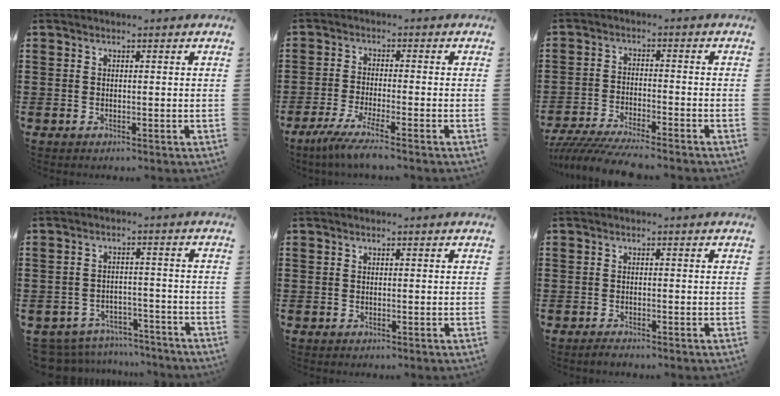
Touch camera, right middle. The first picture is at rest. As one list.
[{"total": 4.3, "force": [-3.2, -0.2, 2.9], "torque": [-0.071, -0.019, -0.064]}, {"total": 5.7, "force": [-5.5, 0.1, 1.7], "torque": [-0.047, -0.015, -0.111]}, {"total": 4.9, "force": [-4.8, 1.0, 0.2], "torque": [-0.012, 0.011, -0.102]}, {"total": 0.0}, {"total": 0.8, "force": [-0.7, 0.1, 0.2], "torque": [-0.006, -0.004, -0.014]}]